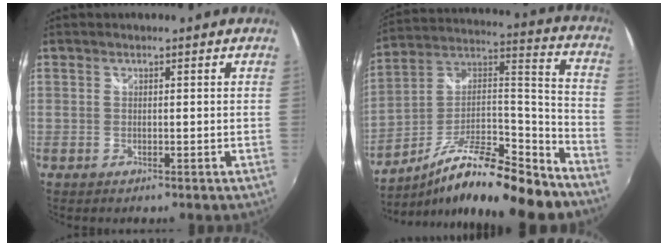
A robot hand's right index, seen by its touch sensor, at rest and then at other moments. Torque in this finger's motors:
{"motor_torque": [0.15, -0.11, -0.02, -0.03]}